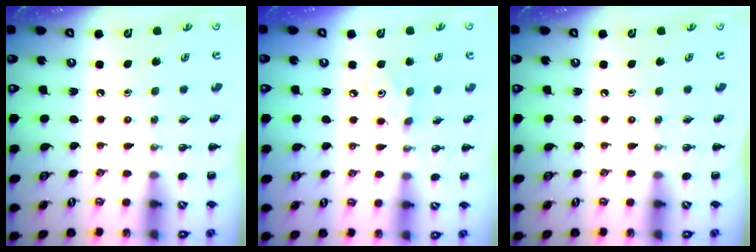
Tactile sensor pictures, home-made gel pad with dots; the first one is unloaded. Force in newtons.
{"total": 3.7, "press": 3.6, "slide": 0.8}
{"total": 0.0}